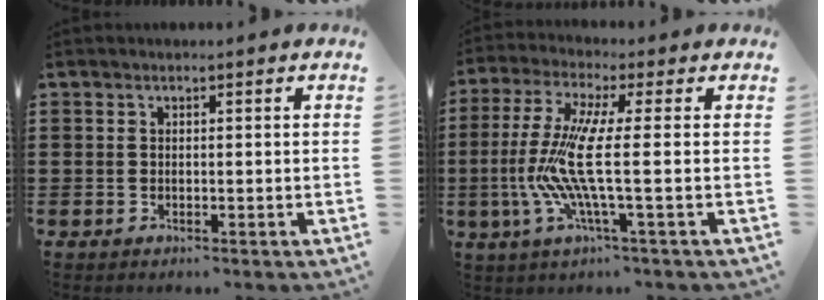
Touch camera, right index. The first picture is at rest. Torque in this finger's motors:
{"motor_torque": [2.14, 0.00, 0.79, 0.21]}